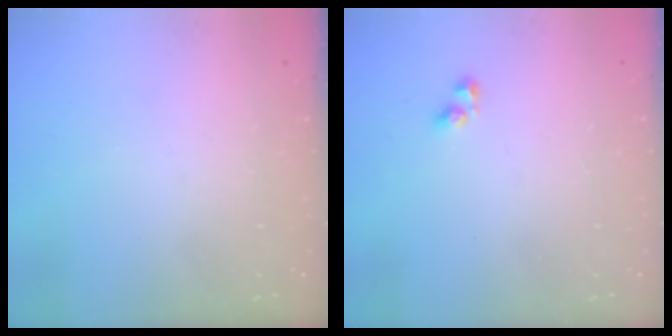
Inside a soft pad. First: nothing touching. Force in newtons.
{"total": 3.2, "press": 3.1, "slide": 0.6}